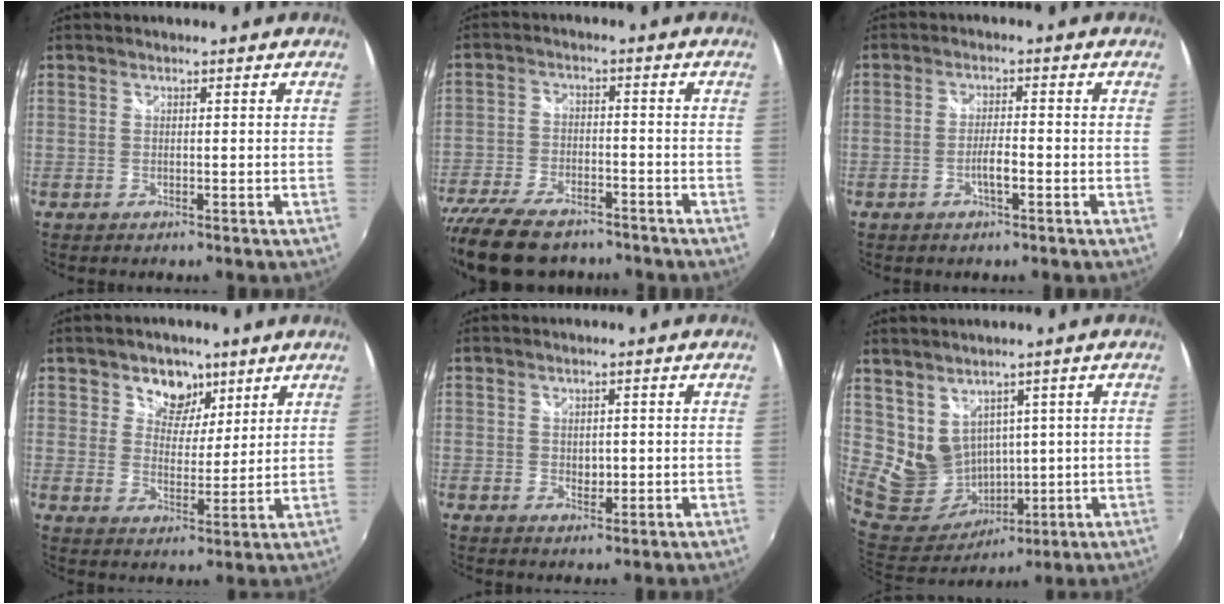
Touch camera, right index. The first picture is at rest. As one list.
[{"total": 15.3, "force": [-11.9, 6.4, 7.2], "torque": [-0.171, -0.028, -0.203]}, {"total": 3.0, "force": [-1.4, 0.5, 2.7], "torque": [-0.054, 0.001, -0.026]}, {"total": 6.8, "force": [4.0, 5.0, 2.2], "torque": [-0.026, -0.006, 0.065]}, {"total": 2.0, "force": [0.1, 1.6, 1.1], "torque": [-0.015, 0.000, 0.003]}, {"total": 11.2, "force": [4.8, 9.1, 4.3], "torque": [-0.106, -0.001, 0.125]}]